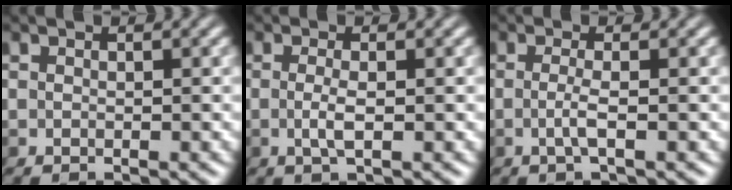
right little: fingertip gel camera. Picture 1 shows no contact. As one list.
[{"total": 1.6, "force": [-0.4, 0.2, 1.5], "torque": [-0.037, 0.000, -0.006]}, {"total": 1.4, "force": [-0.5, -0.3, 1.2], "torque": [-0.030, 0.001, -0.010]}]